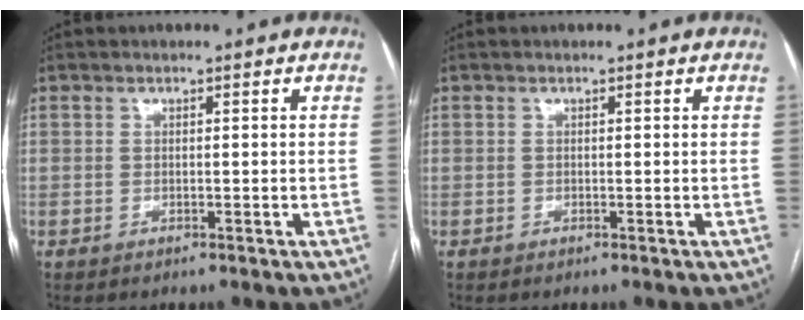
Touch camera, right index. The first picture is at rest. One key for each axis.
{"total": 0.0}